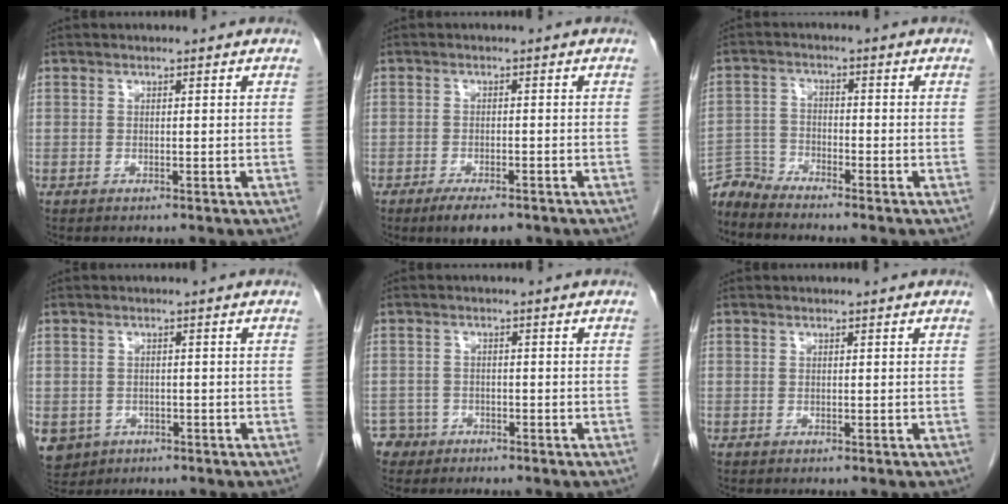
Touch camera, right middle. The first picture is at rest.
{"total": 4.6, "force": [-3.3, 1.3, 2.9], "torque": [-0.049, -0.006, -0.047]}
{"total": 4.6, "force": [-4.6, -0.5, -0.6], "torque": [0.010, -0.010, -0.090]}
{"total": 7.4, "force": [-3.3, 6.3, 2.2], "torque": [-0.065, 0.000, -0.044]}
{"total": 2.9, "force": [-1.9, 2.1, -0.7], "torque": [0.011, 0.009, -0.037]}
{"total": 0.0}